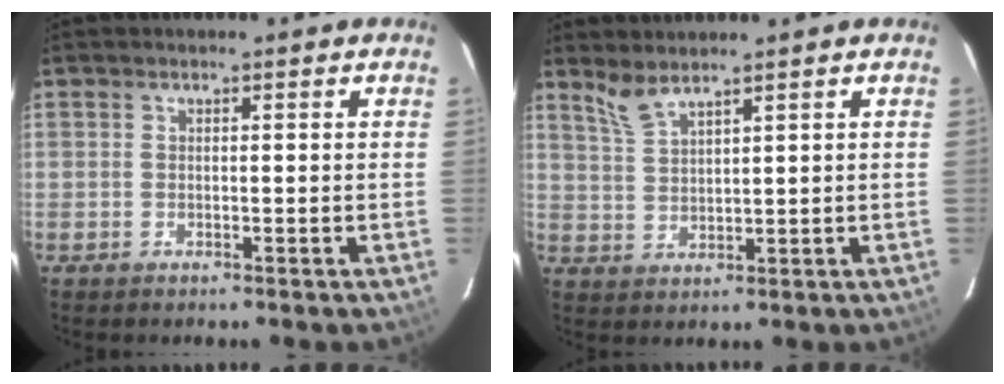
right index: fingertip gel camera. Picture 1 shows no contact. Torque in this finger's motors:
{"motor_torque": [-0.27, 0.23, -0.02, 0.01]}